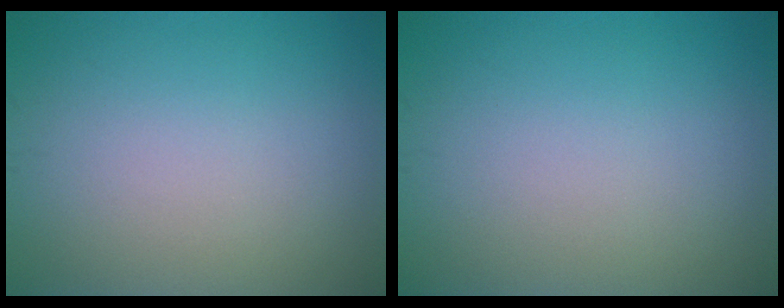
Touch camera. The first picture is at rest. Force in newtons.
{"total": 0.0}